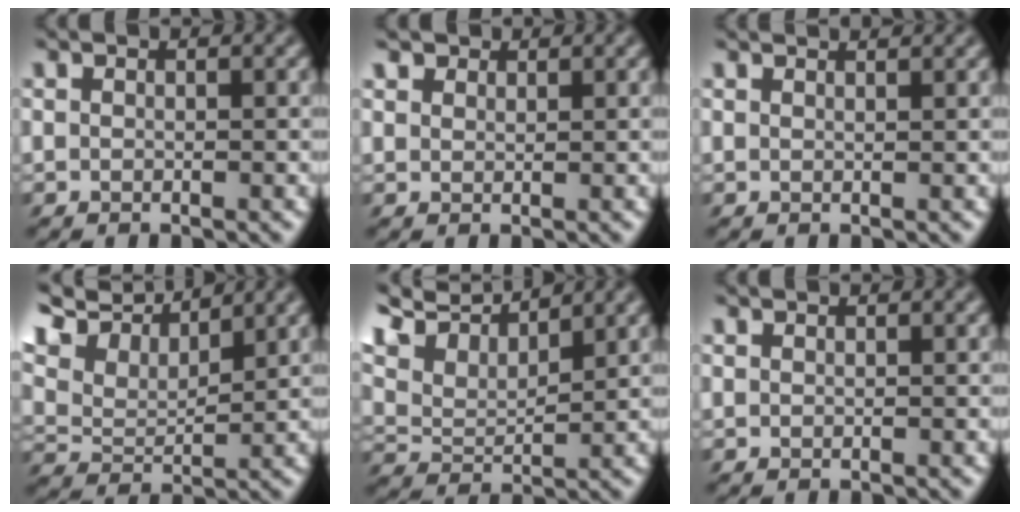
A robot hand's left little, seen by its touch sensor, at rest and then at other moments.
{"total": 2.5, "force": [1.8, 1.5, 0.9], "torque": [-0.049, 0.006, 0.040]}
{"total": 1.9, "force": [1.8, -0.1, 0.5], "torque": [-0.014, 0.012, 0.026]}
{"total": 6.3, "force": [4.5, 1.8, 4.0], "torque": [-0.095, 0.022, 0.067]}
{"total": 5.5, "force": [4.3, 1.0, 3.2], "torque": [-0.071, 0.020, 0.065]}
{"total": 0.0}